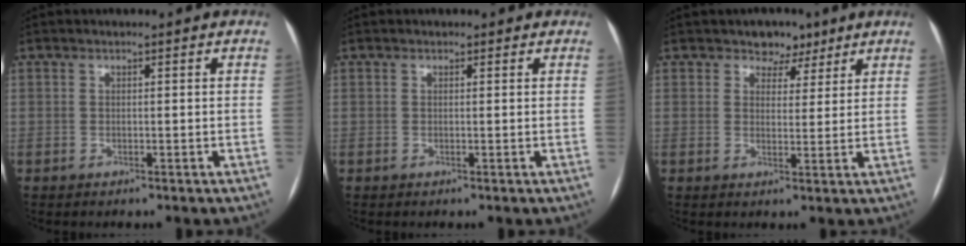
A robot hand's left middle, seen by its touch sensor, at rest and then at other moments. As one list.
[{"total": 0.8, "force": [0.5, 0.6, 0.1], "torque": [0.002, 0.004, 0.002]}, {"total": 4.3, "force": [3.1, 2.9, 1.0], "torque": [-0.001, 0.001, 0.044]}]